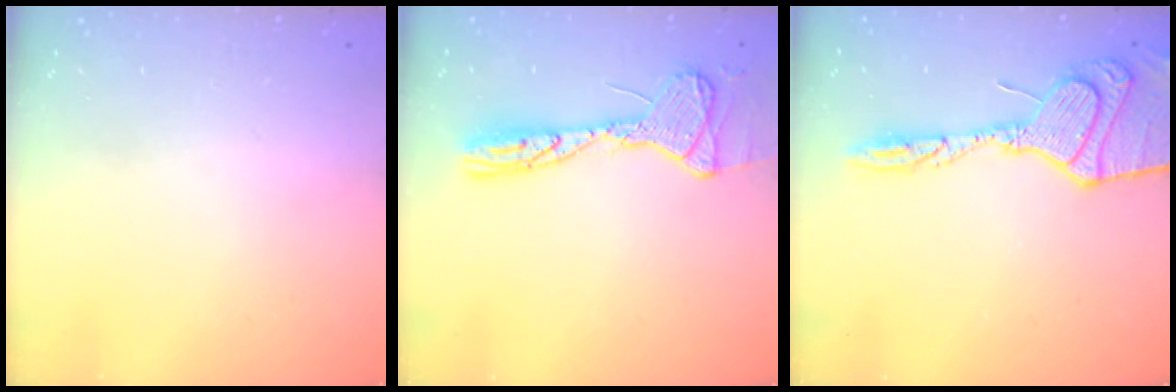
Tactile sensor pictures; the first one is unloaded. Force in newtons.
{"total": 14.3, "press": 14.3, "slide": 0.8}
{"total": 17.9, "press": 17.8, "slide": 1.4}